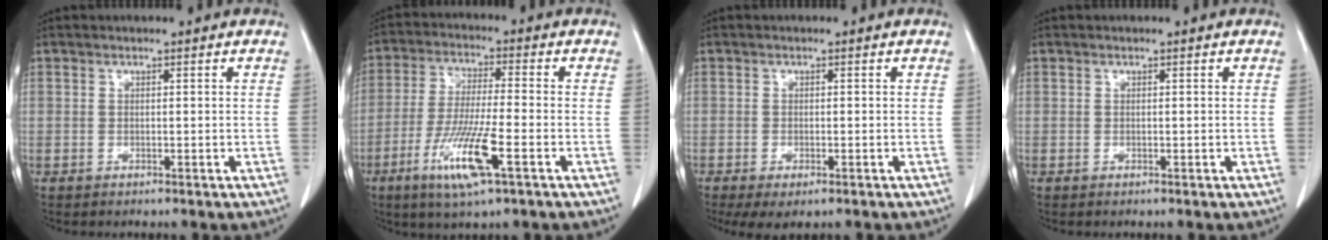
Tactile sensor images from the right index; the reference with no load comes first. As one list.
[{"total": 11.2, "force": [-4.8, 0.8, 10.1], "torque": [-0.199, -0.022, -0.088]}, {"total": 3.9, "force": [-2.2, 1.5, 2.9], "torque": [-0.046, -0.010, -0.029]}, {"total": 0.0}]